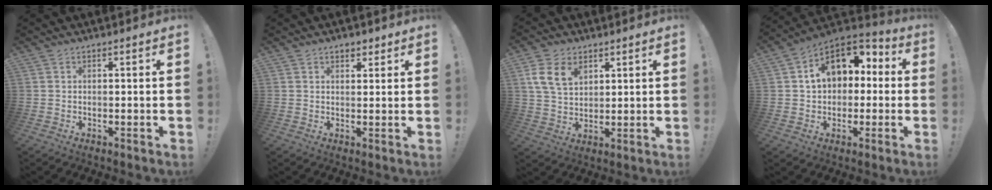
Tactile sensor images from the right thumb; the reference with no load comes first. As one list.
[{"total": 2.4, "force": [1.6, 1.5, 0.9], "torque": [-0.003, -0.006, 0.026]}, {"total": 10.0, "force": [4.7, 6.7, 5.8], "torque": [-0.107, -0.002, 0.093]}, {"total": 13.9, "force": [4.4, 10.1, 8.4], "torque": [-0.122, -0.008, 0.083]}]